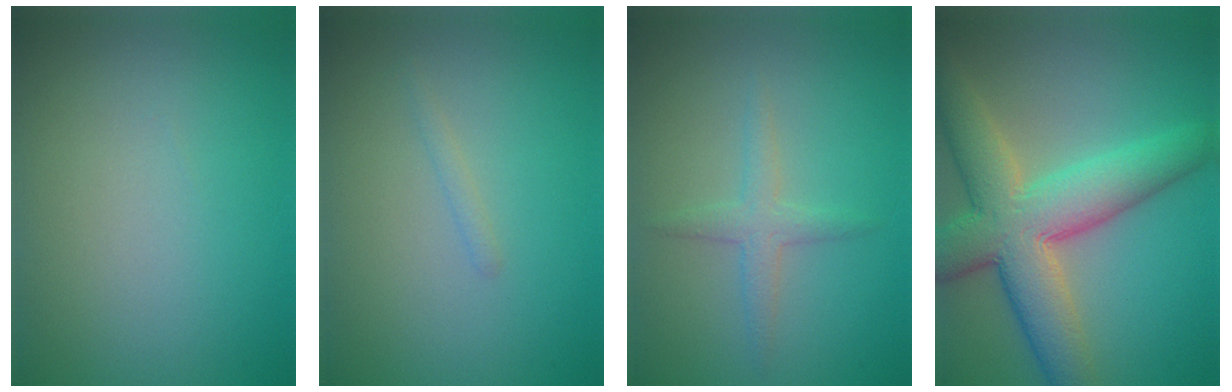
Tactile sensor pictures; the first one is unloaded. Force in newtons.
{"total": 0.6, "press": 0.6, "slide": 0.0}
{"total": 1.8, "press": 1.8, "slide": 0.1}
{"total": 9.2, "press": 9.2, "slide": 0.6}